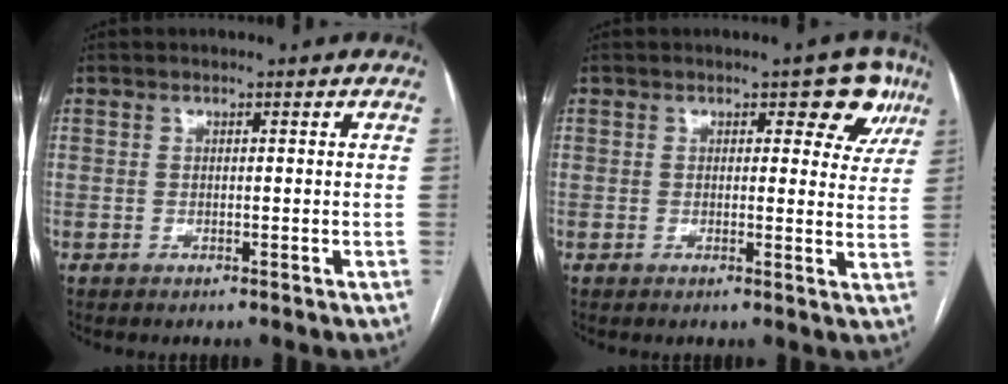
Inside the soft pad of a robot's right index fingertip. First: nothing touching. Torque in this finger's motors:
{"motor_torque": [0.44, 0.35, 0.27, 0.03]}